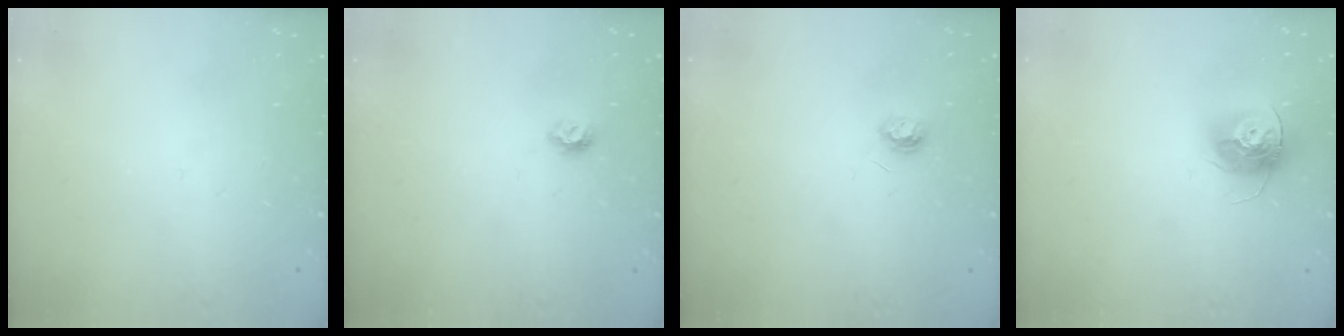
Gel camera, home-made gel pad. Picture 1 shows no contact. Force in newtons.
{"total": 6.0, "press": 5.9, "slide": 0.7}
{"total": 3.9, "press": 3.8, "slide": 0.5}
{"total": 12.2, "press": 12.2, "slide": 0.4}